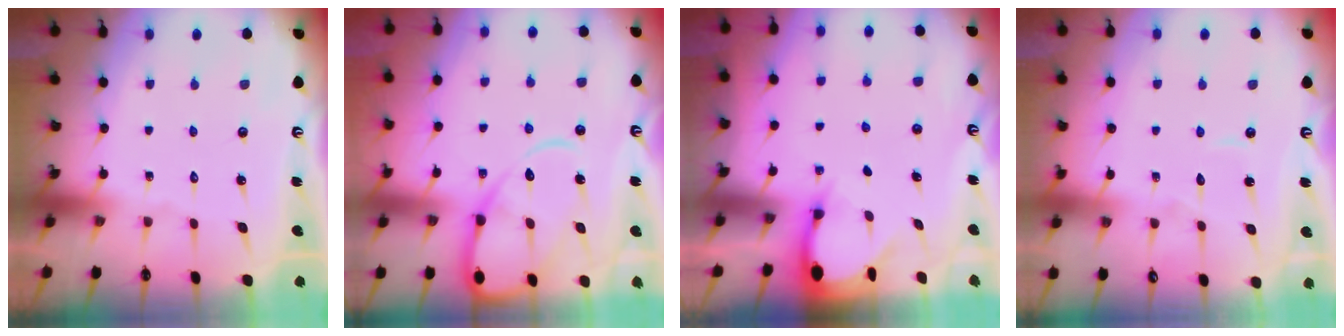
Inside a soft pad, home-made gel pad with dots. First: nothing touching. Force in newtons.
{"total": 12.5, "press": 12.4, "slide": 1.2}
{"total": 3.0, "press": 3.0, "slide": 0.2}
{"total": 2.9, "press": 2.9, "slide": 0.2}